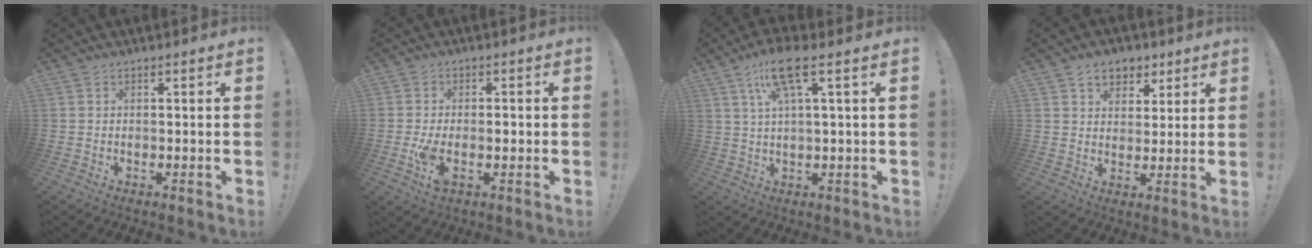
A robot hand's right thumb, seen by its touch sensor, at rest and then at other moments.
{"total": 5.6, "force": [-1.4, 2.9, 4.6], "torque": [-0.095, -0.004, -0.029]}
{"total": 9.7, "force": [4.3, 1.7, 8.5], "torque": [-0.154, -0.004, 0.073]}
{"total": 7.5, "force": [4.3, 5.5, 2.8], "torque": [-0.034, -0.019, 0.081]}